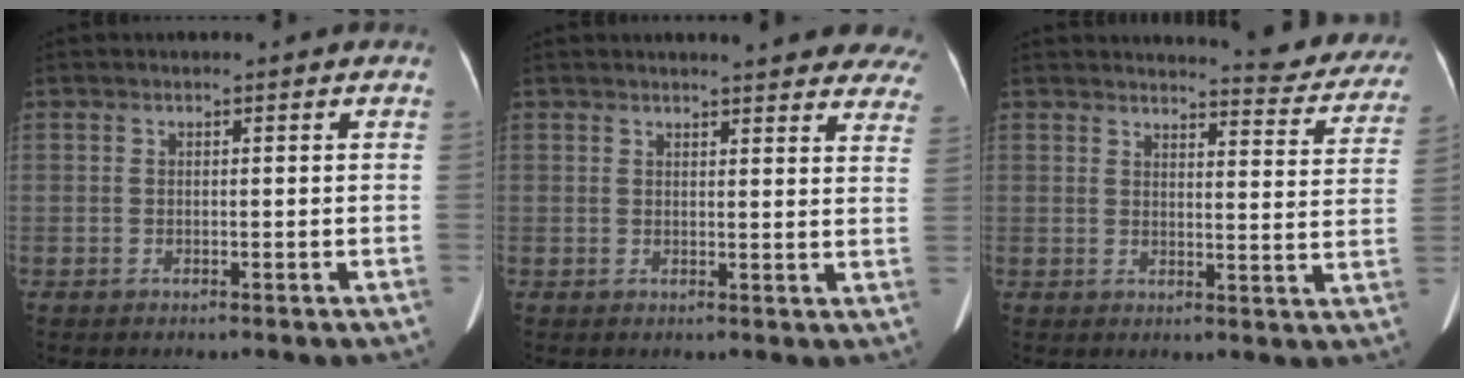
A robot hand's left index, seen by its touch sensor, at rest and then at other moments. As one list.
[{"total": 17.1, "force": [15.7, 2.9, 6.1], "torque": [-0.048, -0.044, 0.157]}, {"total": 12.7, "force": [12.2, 1.5, 3.0], "torque": [-0.017, -0.061, 0.117]}]